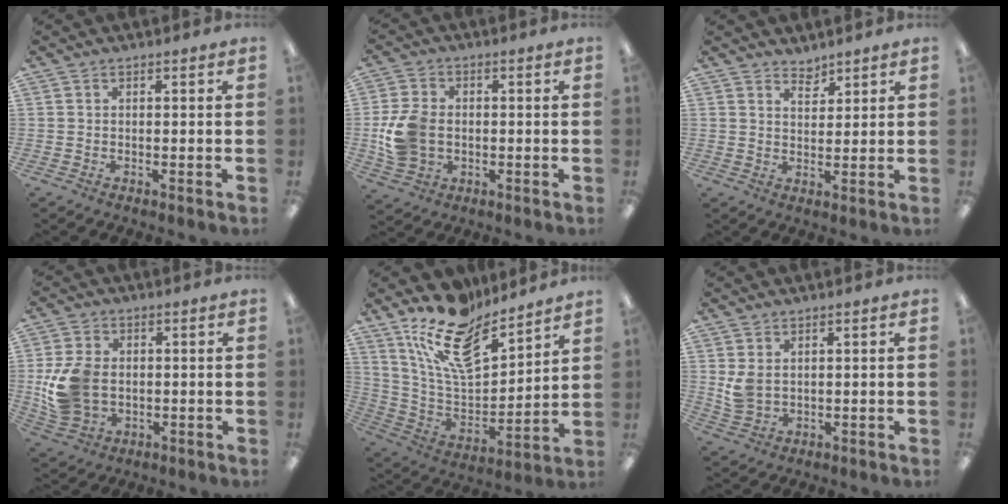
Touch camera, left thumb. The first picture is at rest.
{"total": 10.1, "force": [-0.6, 7.7, 6.5], "torque": [-0.137, 0.013, -0.007]}
{"total": 3.5, "force": [3.3, 1.1, 0.2], "torque": [0.006, -0.024, 0.059]}
{"total": 12.0, "force": [-0.2, 9.0, 7.8], "torque": [-0.175, 0.010, -0.001]}
{"total": 18.4, "force": [13.8, 7.4, 9.7], "torque": [-0.189, -0.091, 0.248]}
{"total": 4.5, "force": [1.7, 3.0, 2.9], "torque": [-0.065, 0.002, 0.032]}